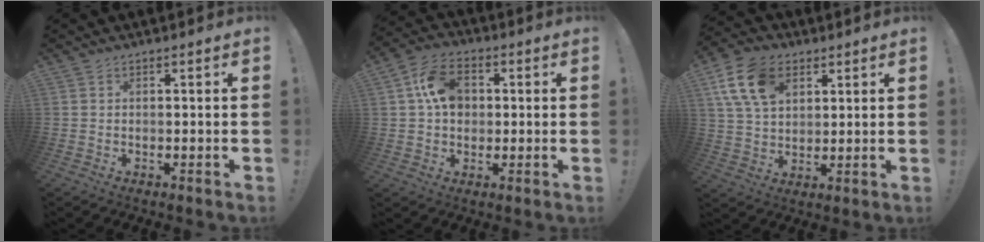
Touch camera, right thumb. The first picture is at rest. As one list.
[{"total": 11.2, "force": [2.3, 8.3, 7.1], "torque": [-0.122, 0.014, 0.044]}, {"total": 14.3, "force": [6.2, 9.7, 8.5], "torque": [-0.151, -0.009, 0.122]}]